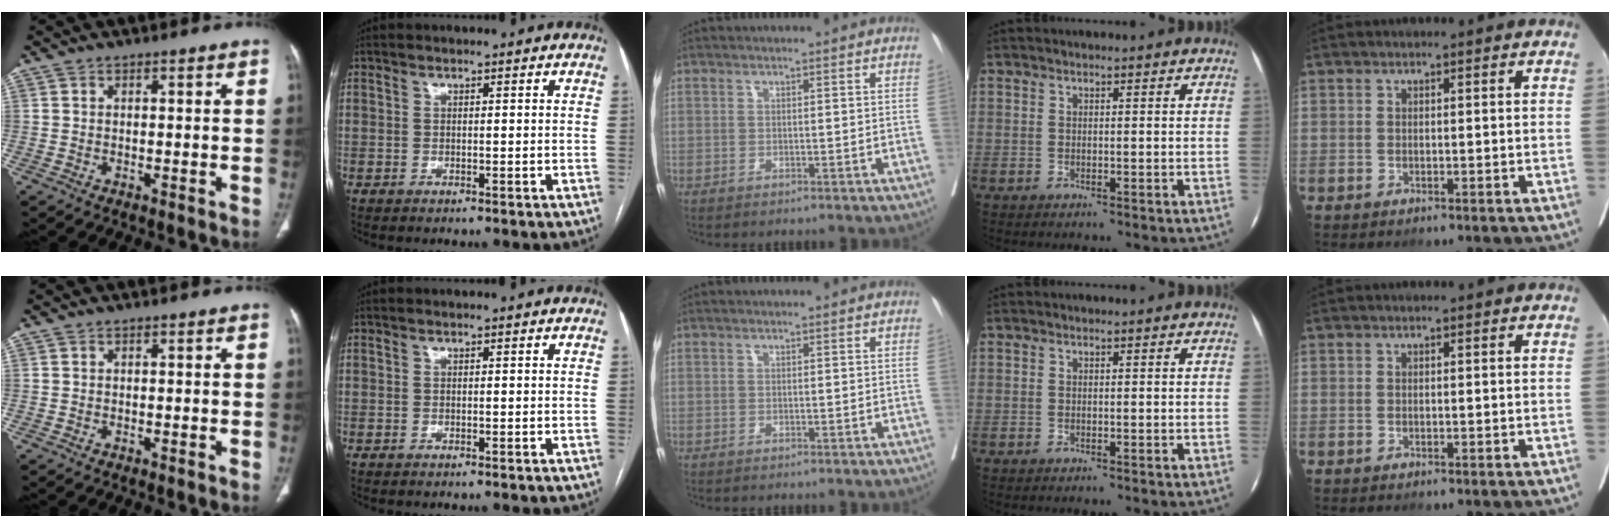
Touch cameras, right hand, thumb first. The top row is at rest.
{}